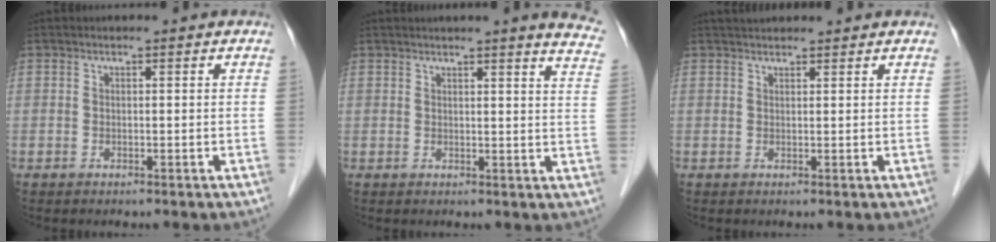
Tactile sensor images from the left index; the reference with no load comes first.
{"total": 9.8, "force": [8.5, 0.0, 4.9], "torque": [-0.043, -0.035, 0.066]}
{"total": 2.0, "force": [1.9, 0.3, 0.5], "torque": [-0.010, 0.027, 0.030]}